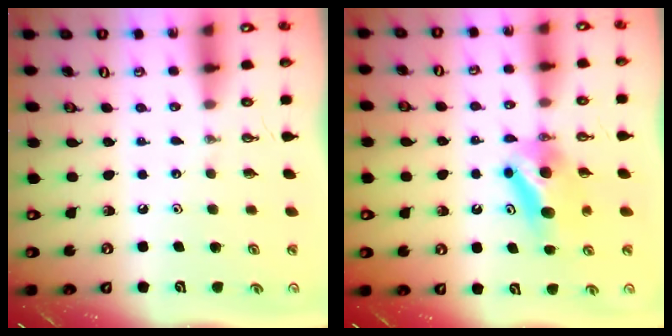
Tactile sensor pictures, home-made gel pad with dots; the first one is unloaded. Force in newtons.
{"total": 7.9, "press": 5.4, "slide": 5.7}